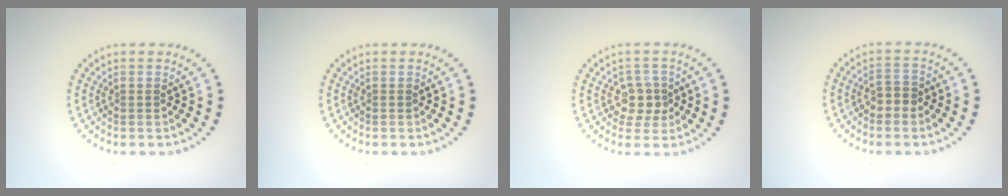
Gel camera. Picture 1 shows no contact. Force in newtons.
{"total": 0.0}
{"total": 2.4, "press": 2.2, "slide": 1.0}
{"total": 1.7, "press": 1.6, "slide": 0.5}